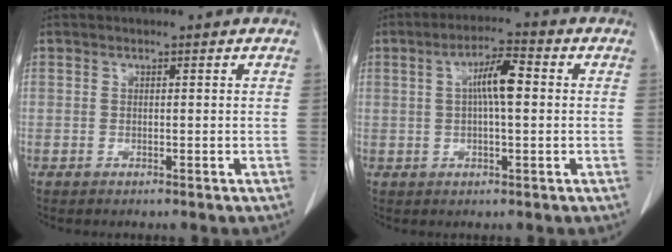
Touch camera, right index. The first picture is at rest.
{"total": 6.5, "force": [0.9, 1.5, 6.3], "torque": [-0.120, 0.017, 0.015]}